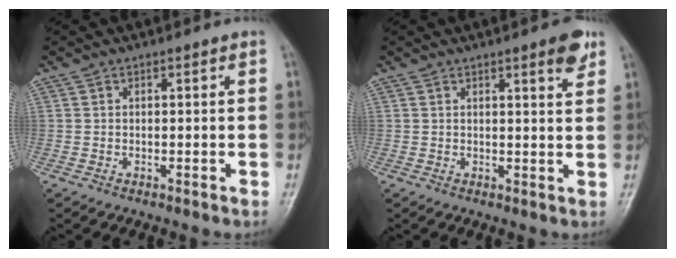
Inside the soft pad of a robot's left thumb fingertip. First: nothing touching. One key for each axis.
{"total": 4.0, "fx": 2.5, "fy": 0.9, "fz": 3.1, "tx": -0.034, "ty": -0.012, "tz": 0.028}